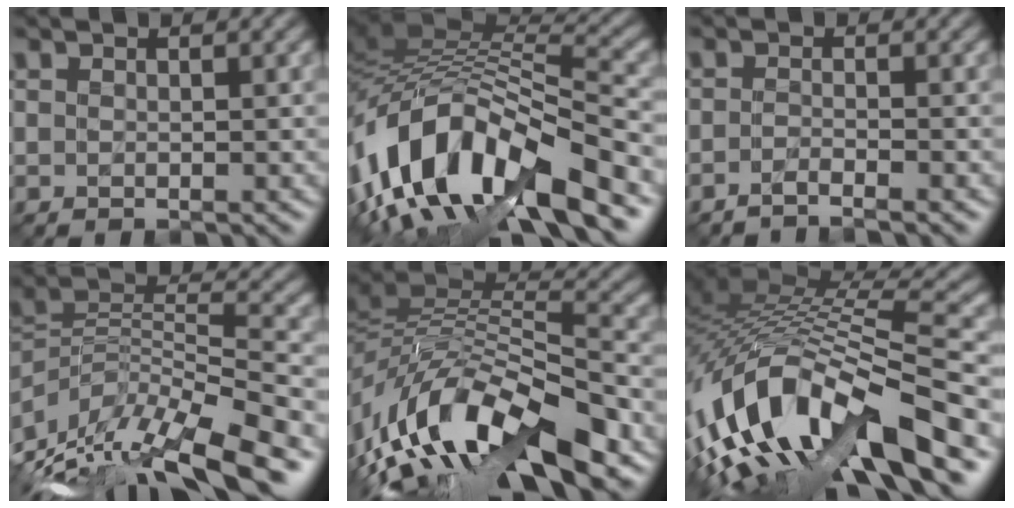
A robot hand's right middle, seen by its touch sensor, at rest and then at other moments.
{"total": 14.0, "force": [-6.4, 5.6, 11.1], "torque": [-0.208, 0.024, -0.114]}
{"total": 1.7, "force": [-1.5, 0.1, 0.8], "torque": [-0.006, -0.009, -0.037]}
{"total": 13.5, "force": [-9.0, 4.6, 9.0], "torque": [-0.174, 0.018, -0.143]}
{"total": 15.6, "force": [-7.9, 6.5, 11.7], "torque": [-0.234, 0.019, -0.151]}
{"total": 15.0, "force": [-7.6, 5.5, 11.6], "torque": [-0.232, 0.021, -0.137]}